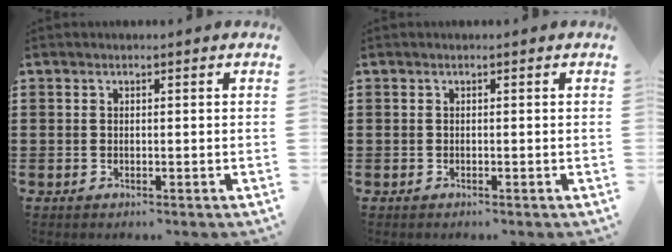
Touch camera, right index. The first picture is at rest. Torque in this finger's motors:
{"motor_torque": [0.18, -0.08, -0.04, 0.01]}